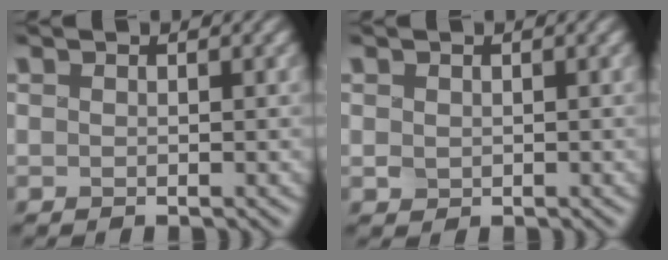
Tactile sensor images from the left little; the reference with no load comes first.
{"total": 0.7, "force": [0.2, 0.6, 0.2], "torque": [-0.003, 0.000, 0.006]}